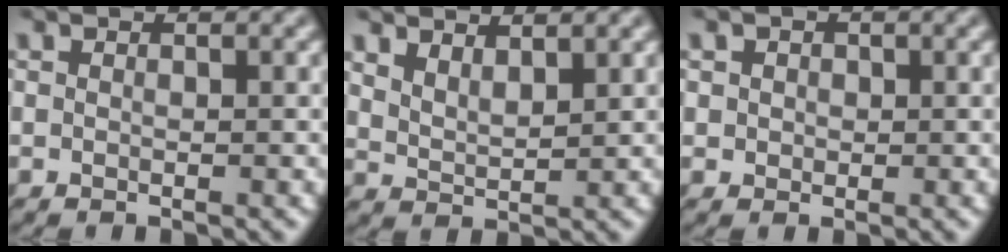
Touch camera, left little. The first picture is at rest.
{"total": 2.7, "force": [2.2, 0.7, 1.3], "torque": [-0.028, 0.002, 0.049]}
{"total": 1.7, "force": [0.6, 1.4, 0.7], "torque": [-0.019, 0.007, 0.010]}